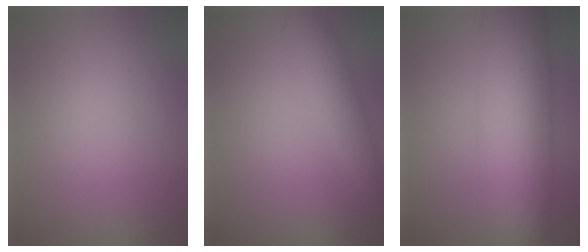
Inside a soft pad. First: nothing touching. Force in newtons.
{"total": 2.3, "press": 2.3, "slide": 0.0}
{"total": 12.2, "press": 12.2, "slide": 0.1}